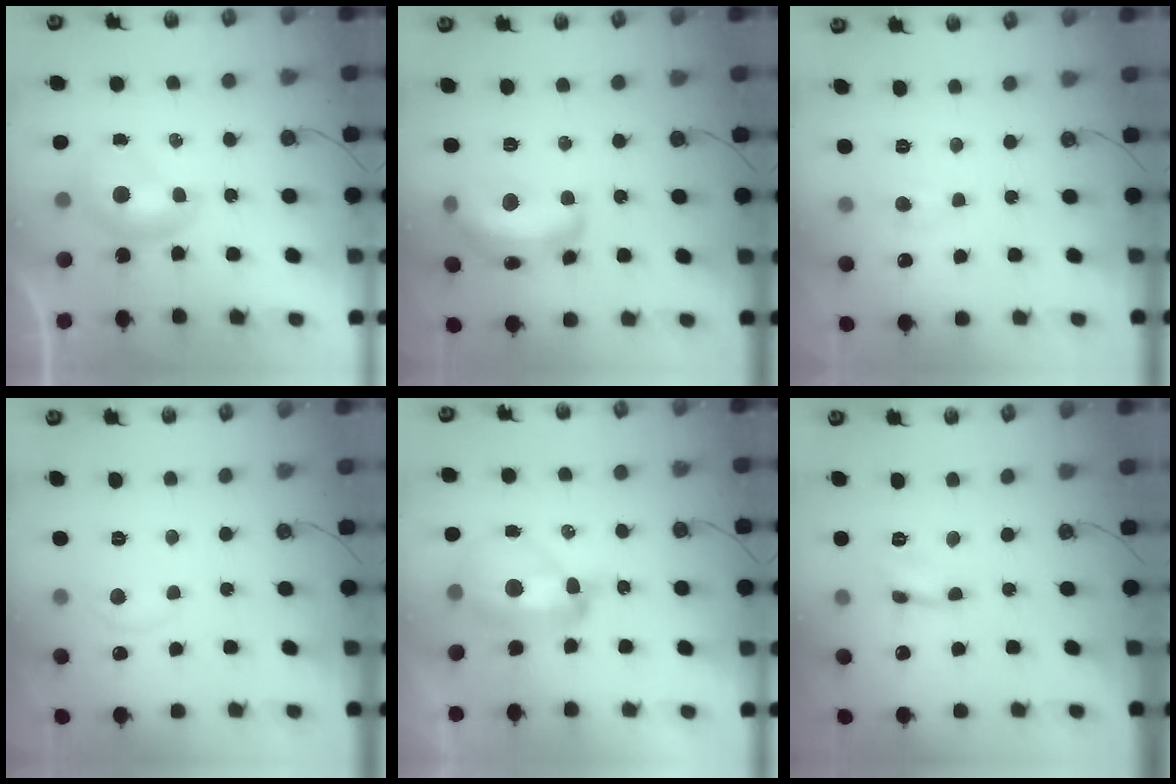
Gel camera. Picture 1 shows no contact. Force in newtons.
{"total": 9.8, "press": 9.8, "slide": 1.0}
{"total": 1.0, "press": 0.7, "slide": 0.7}
{"total": 0.0}
{"total": 7.7, "press": 7.6, "slide": 1.0}
{"total": 0.0}